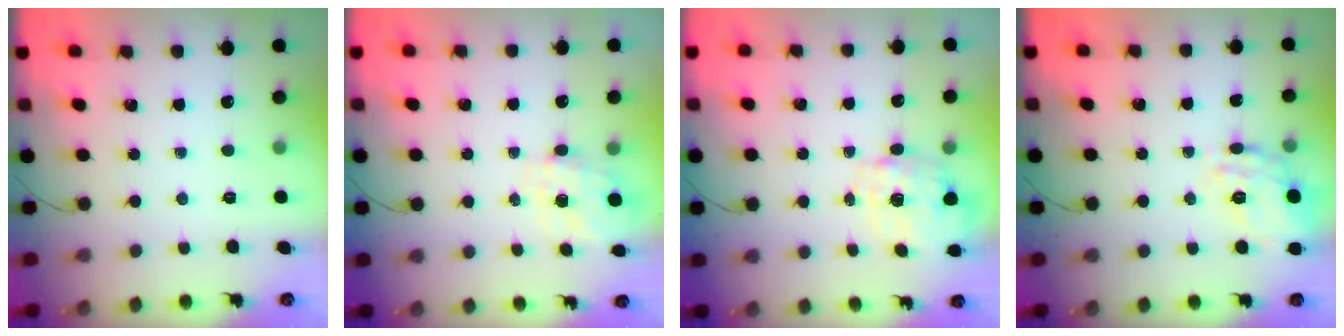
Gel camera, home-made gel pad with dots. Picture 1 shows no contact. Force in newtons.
{"total": 3.9, "press": 3.8, "slide": 0.9}
{"total": 2.9, "press": 2.7, "slide": 0.9}
{"total": 16.1, "press": 16.1, "slide": 0.6}